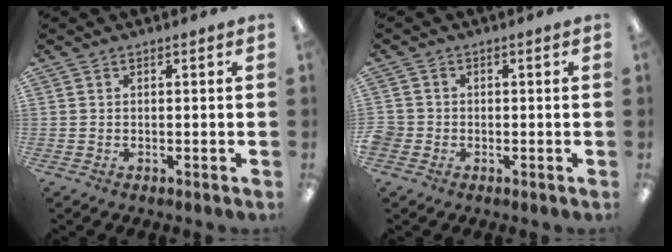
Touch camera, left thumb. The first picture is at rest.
{"total": 2.7, "force": [-0.8, 2.4, 0.7], "torque": [-0.010, 0.007, -0.016]}